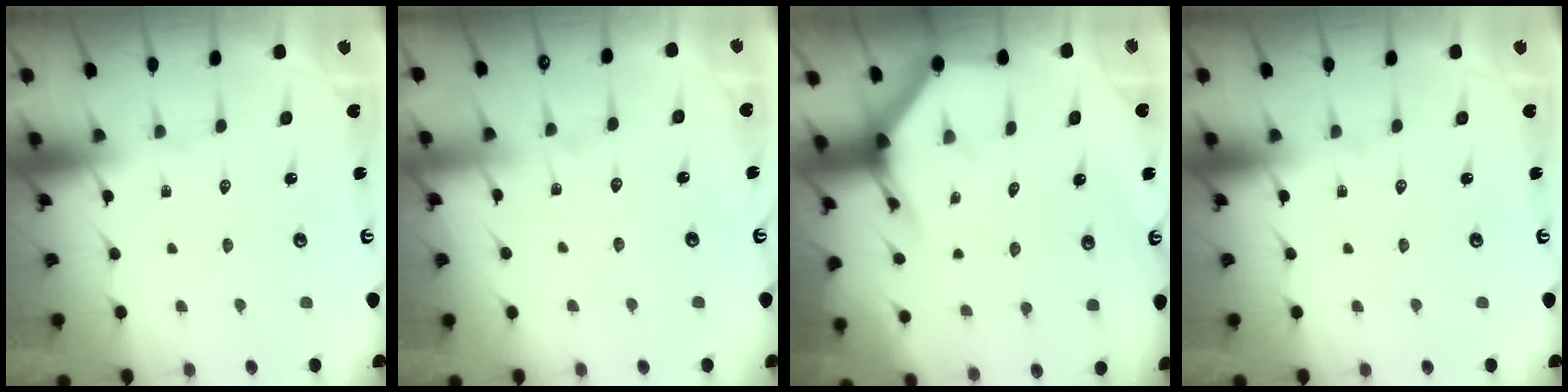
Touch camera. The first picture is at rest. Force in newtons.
{"total": 4.7, "press": 4.7, "slide": 0.7}
{"total": 3.9, "press": 3.9, "slide": 0.2}
{"total": 0.0}